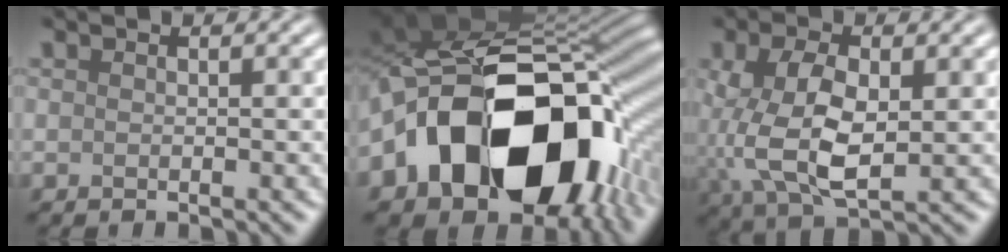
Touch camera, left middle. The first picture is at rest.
{"total": 18.4, "force": [-4.7, 12.6, 12.6], "torque": [-0.222, -0.025, -0.055]}
{"total": 7.3, "force": [-0.2, 3.9, 6.1], "torque": [-0.138, -0.005, 0.002]}